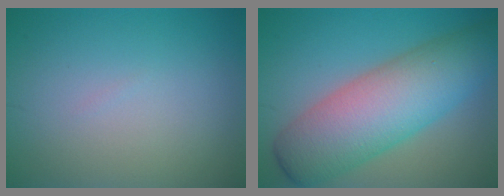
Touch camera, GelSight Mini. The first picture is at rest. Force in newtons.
{"total": 9.8, "press": 9.8, "slide": 0.1}